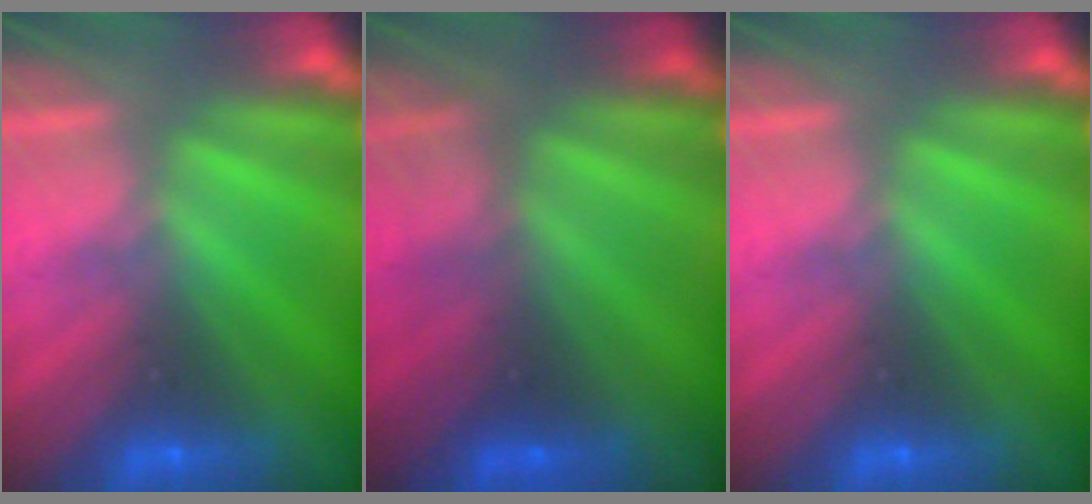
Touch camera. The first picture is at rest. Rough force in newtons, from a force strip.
{"total": 2.4}
{"total": 0.0}